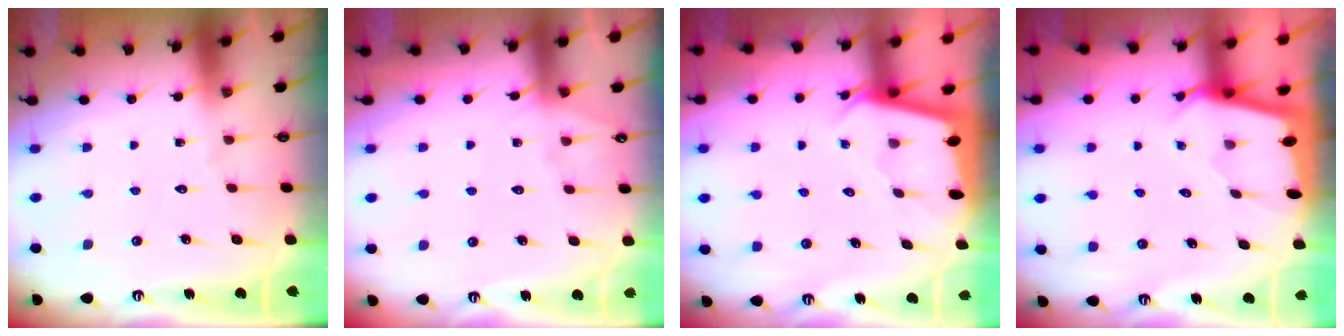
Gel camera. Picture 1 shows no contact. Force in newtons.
{"total": 4.4, "press": 4.4, "slide": 0.6}
{"total": 2.0, "press": 2.0, "slide": 0.2}
{"total": 1.5, "press": 1.5, "slide": 0.1}